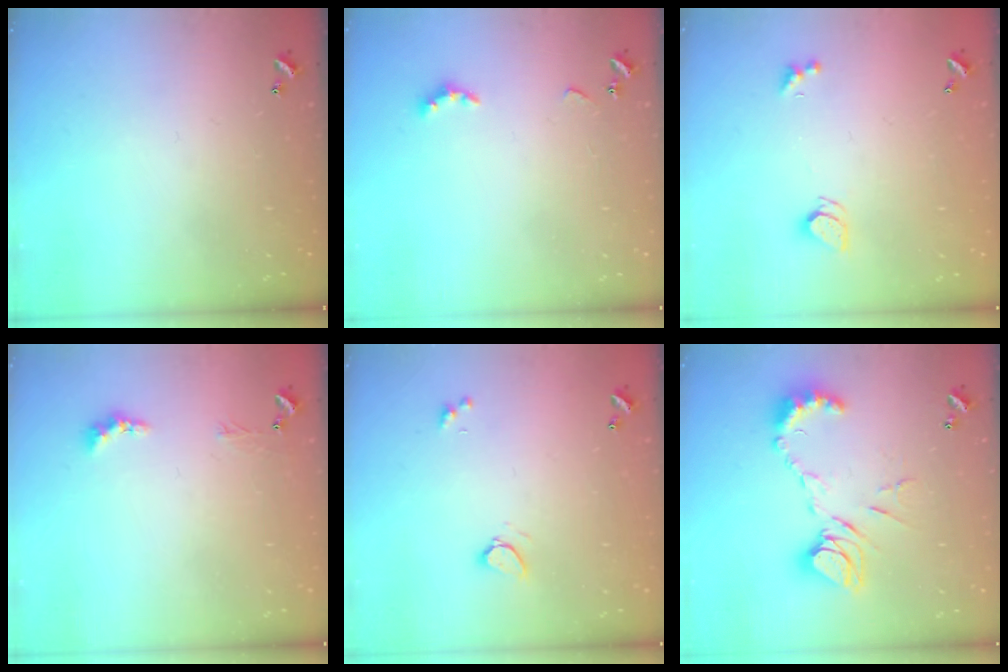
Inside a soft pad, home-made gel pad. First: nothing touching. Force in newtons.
{"total": 2.9, "press": 2.8, "slide": 0.6}
{"total": 2.2, "press": 2.2, "slide": 0.3}
{"total": 1.3, "press": 1.1, "slide": 0.5}
{"total": 1.3, "press": 1.3, "slide": 0.2}
{"total": 13.7, "press": 13.6, "slide": 1.5}